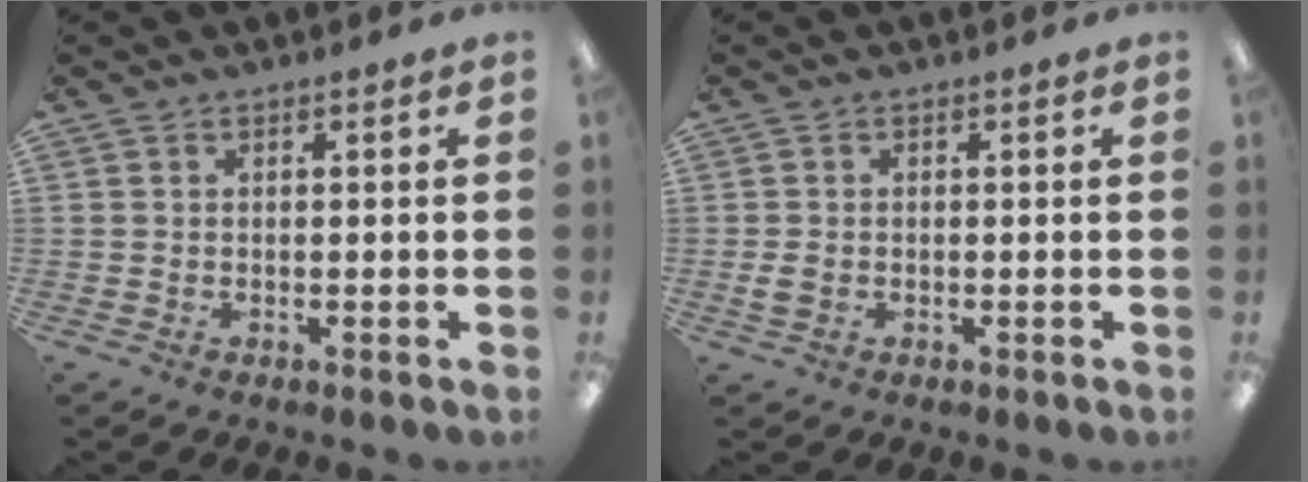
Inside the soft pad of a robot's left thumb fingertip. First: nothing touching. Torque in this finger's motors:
{"motor_torque": [0.03, 0.03, 0.18, -0.07, -0.01]}